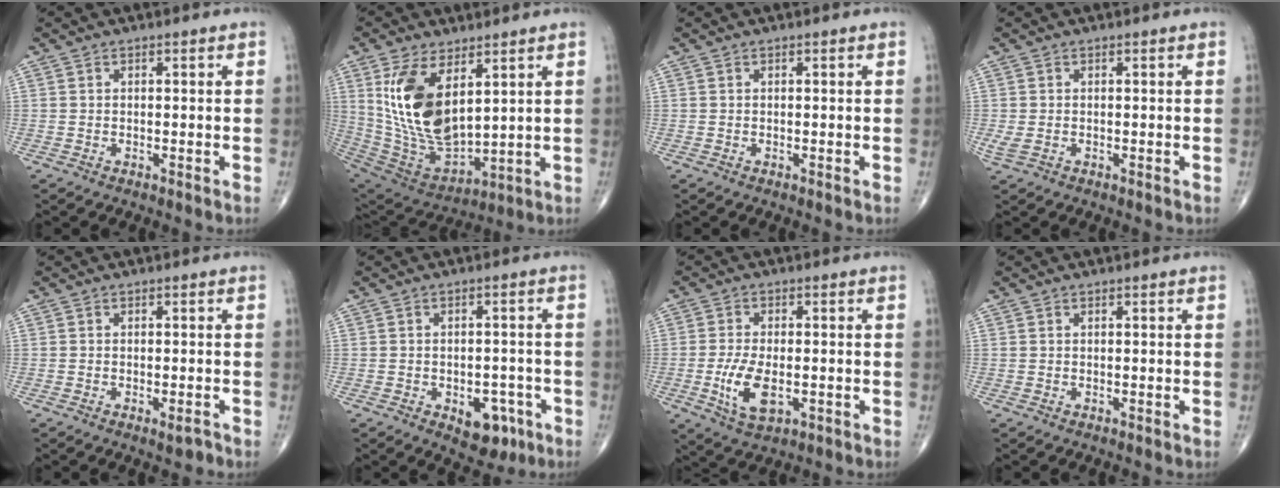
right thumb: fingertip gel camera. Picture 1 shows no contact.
{"total": 17.7, "force": [5.9, 8.9, 14.1], "torque": [-0.258, -0.028, 0.136]}
{"total": 0.0}
{"total": 1.7, "force": [-0.2, 1.1, 1.3], "torque": [-0.040, 0.004, -0.001]}
{"total": 1.9, "force": [-1.1, 0.6, 1.4], "torque": [-0.016, 0.000, -0.015]}
{"total": 7.2, "force": [-3.2, 4.4, 4.7], "torque": [-0.030, 0.020, -0.033]}
{"total": 7.8, "force": [-1.9, 3.8, 6.5], "torque": [-0.128, -0.004, -0.029]}
{"total": 0.0}